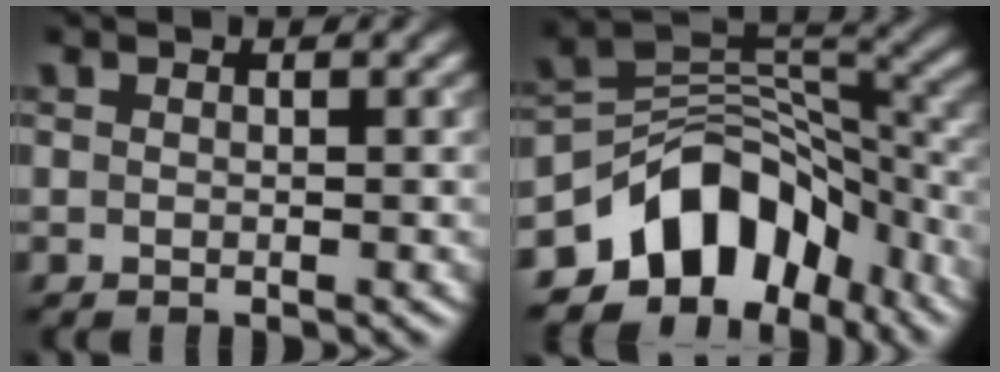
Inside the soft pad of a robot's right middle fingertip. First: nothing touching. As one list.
[{"total": 10.0, "force": [-5.9, 6.5, 4.7], "torque": [-0.052, 0.009, -0.108]}]